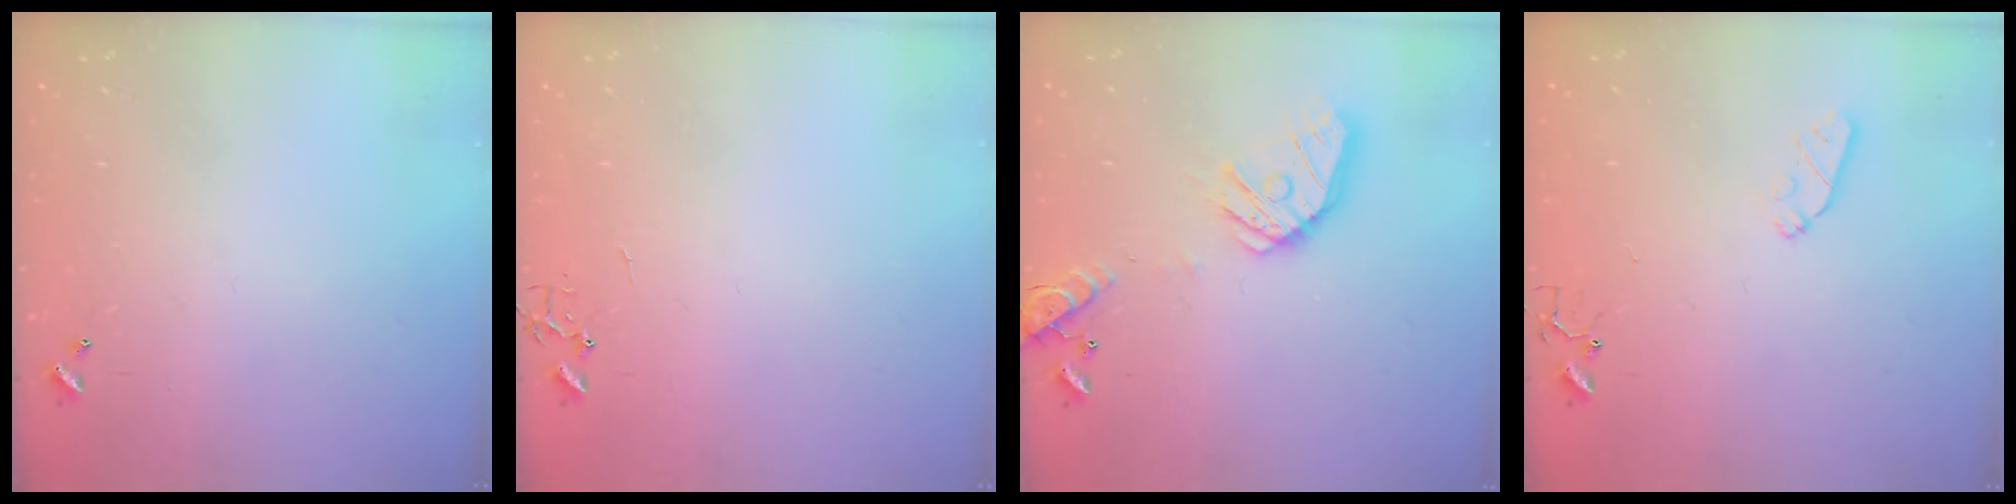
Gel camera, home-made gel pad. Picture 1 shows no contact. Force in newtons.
{"total": 0.0}
{"total": 16.9, "press": 16.7, "slide": 3.0}
{"total": 6.2, "press": 6.2, "slide": 0.9}